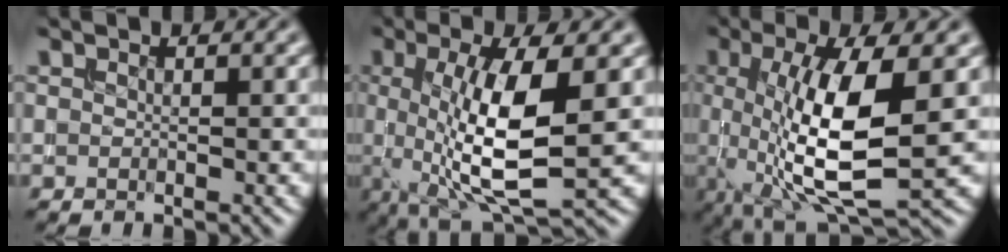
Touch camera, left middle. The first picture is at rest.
{"total": 8.8, "force": [-0.1, 2.5, 8.5], "torque": [-0.155, -0.011, 0.004]}
{"total": 9.8, "force": [-0.2, 3.0, 9.4], "torque": [-0.173, -0.009, 0.001]}